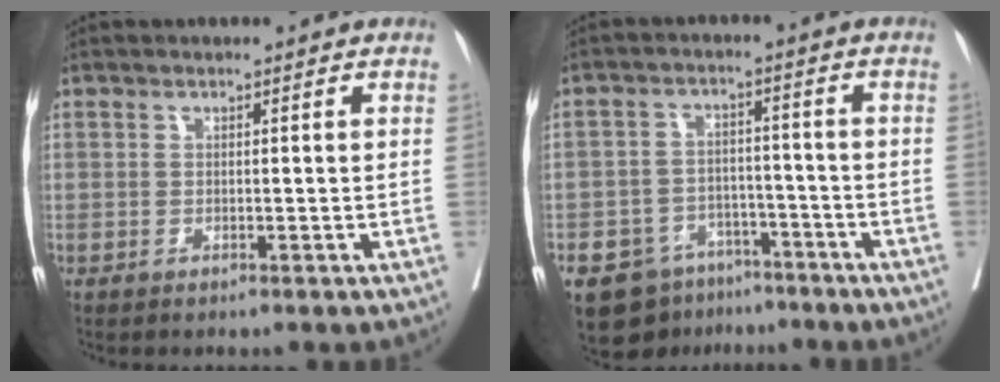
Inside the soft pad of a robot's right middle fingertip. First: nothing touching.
{"total": 8.3, "force": [-5.8, 5.5, 2.3], "torque": [-0.034, 0.012, -0.086]}